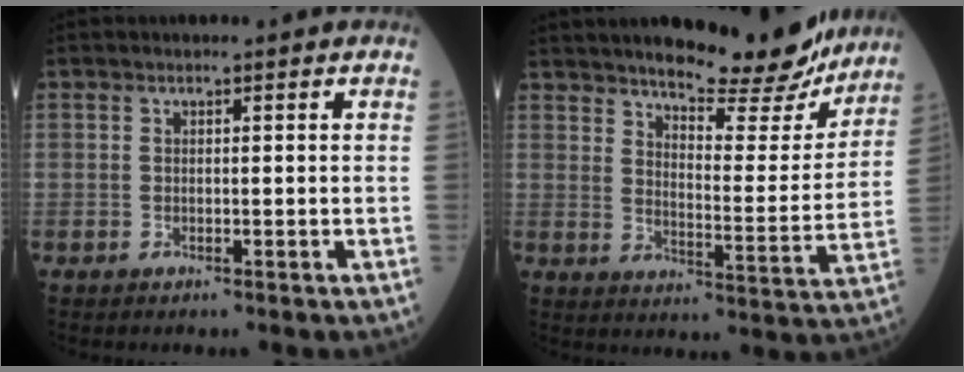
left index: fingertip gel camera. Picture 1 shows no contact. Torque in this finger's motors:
{"motor_torque": [1.00, -1.14, 0.23, -0.03]}